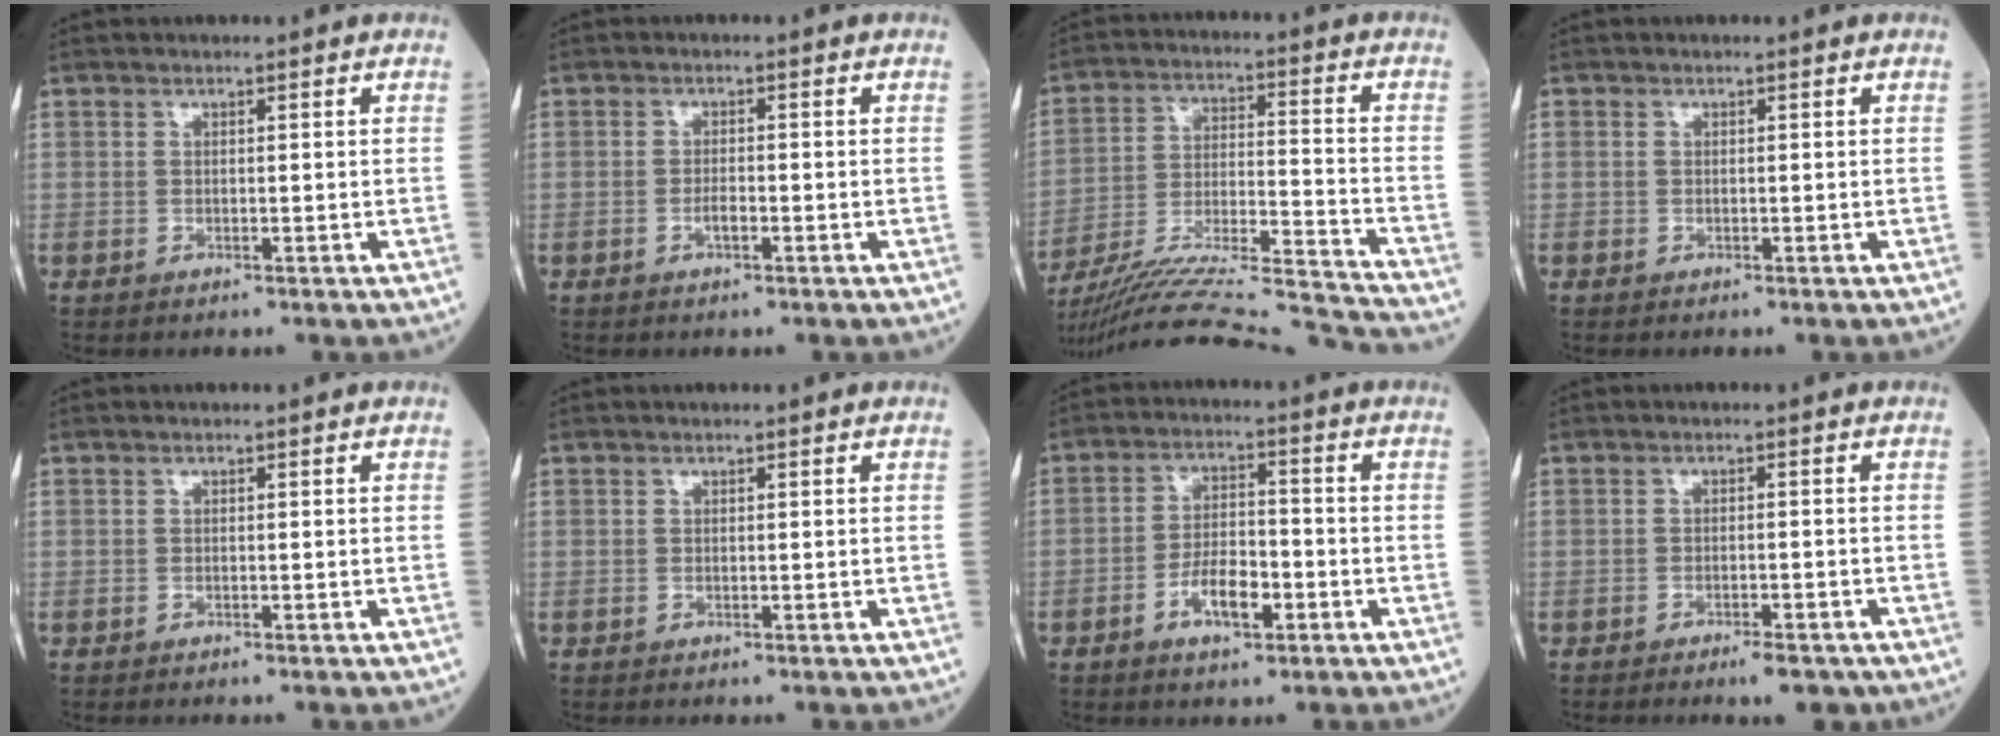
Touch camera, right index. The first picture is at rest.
{"total": 1.7, "force": [-0.8, 0.4, 1.4], "torque": [-0.027, 0.002, -0.013]}
{"total": 25.5, "force": [-23.9, -1.3, 8.8], "torque": [-0.138, -0.033, -0.364]}
{"total": 0.0}
{"total": 0.0}
{"total": 0.0}
{"total": 6.4, "force": [-2.9, 2.4, 5.2], "torque": [-0.100, 0.005, -0.051]}
{"total": 3.5, "force": [-2.6, 0.7, 2.2], "torque": [-0.032, -0.003, -0.034]}